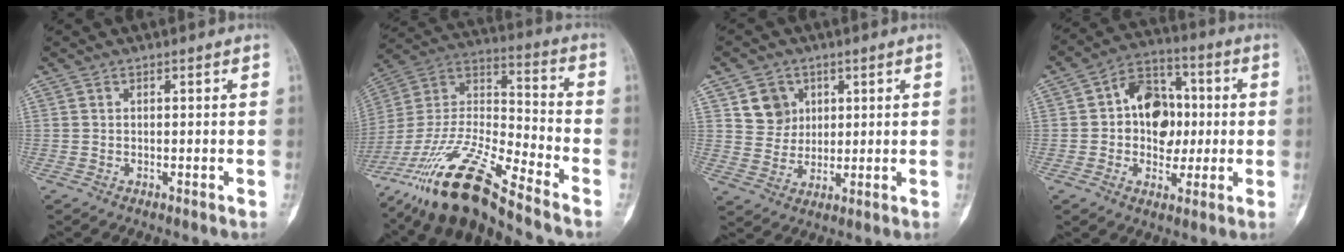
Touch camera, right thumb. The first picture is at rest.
{"total": 21.0, "force": [-16.0, 3.1, 13.2], "torque": [-0.285, 0.049, -0.305]}
{"total": 6.5, "force": [2.7, 5.7, 1.7], "torque": [-0.003, -0.012, 0.051]}
{"total": 12.5, "force": [0.5, 9.3, 8.3], "torque": [-0.080, 0.022, 0.000]}